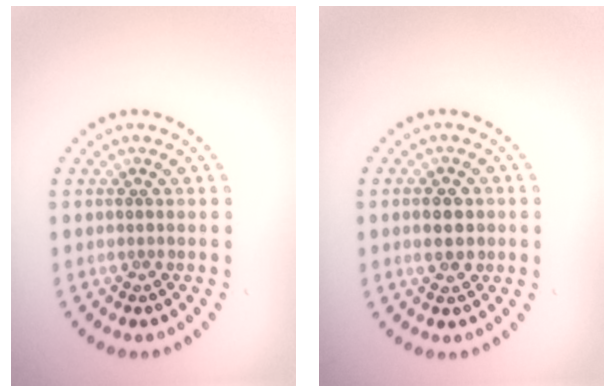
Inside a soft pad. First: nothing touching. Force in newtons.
{"total": 3.2, "press": 3.2, "slide": 0.1}